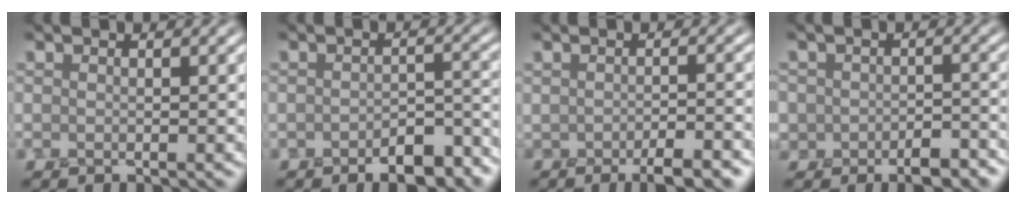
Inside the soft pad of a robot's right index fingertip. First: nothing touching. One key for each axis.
{"total": 5.1, "fx": -3.3, "fy": 2.2, "fz": 3.2, "tx": -0.041, "ty": -0.003, "tz": -0.041}
{"total": 4.3, "fx": -2.6, "fy": 1.3, "fz": 3.2, "tx": -0.048, "ty": -0.007, "tz": -0.034}
{"total": 4.5, "fx": -2.5, "fy": 3.1, "fz": 2.1, "tx": -0.016, "ty": 0.004, "tz": -0.041}